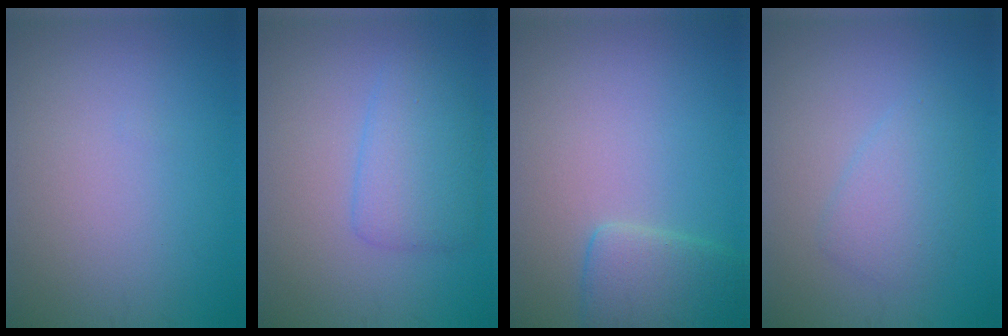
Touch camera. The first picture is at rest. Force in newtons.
{"total": 3.7, "press": 3.7, "slide": 0.2}
{"total": 3.3, "press": 3.3, "slide": 0.3}
{"total": 2.6, "press": 2.5, "slide": 0.1}